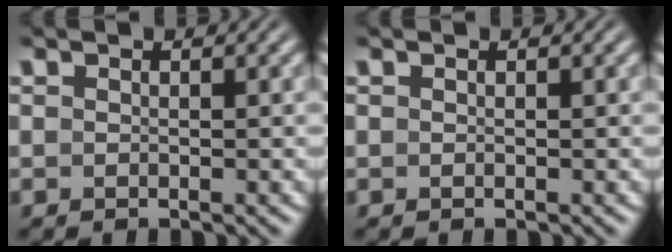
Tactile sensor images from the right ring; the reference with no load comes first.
{"total": 0.0}